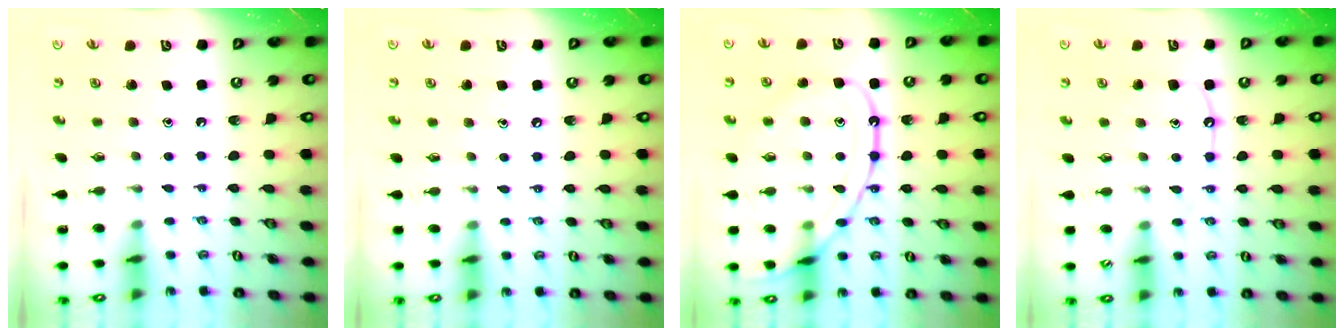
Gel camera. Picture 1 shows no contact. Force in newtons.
{"total": 3.1, "press": 3.1, "slide": 0.5}
{"total": 16.7, "press": 16.7, "slide": 1.4}
{"total": 8.1, "press": 8.1, "slide": 0.8}